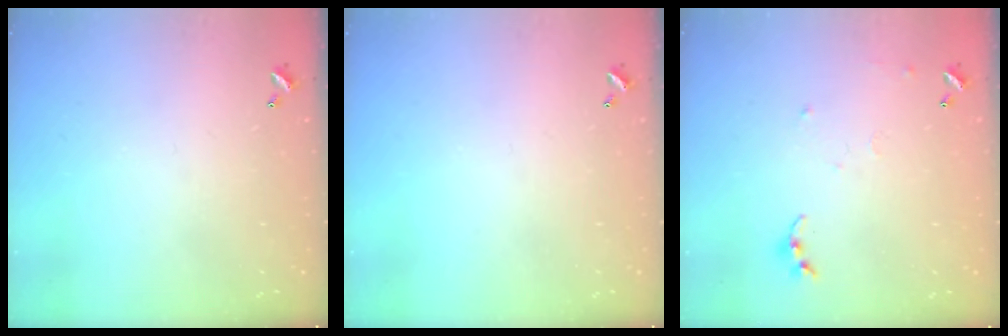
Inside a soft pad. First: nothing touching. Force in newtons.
{"total": 0.0}
{"total": 7.4, "press": 7.4, "slide": 0.8}